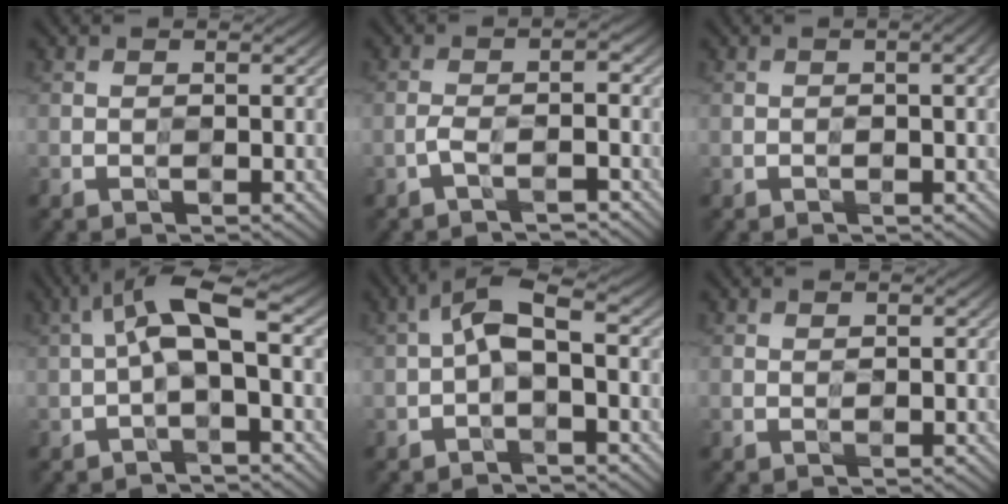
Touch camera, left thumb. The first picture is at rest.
{"total": 2.5, "force": [-1.6, 0.5, 1.8], "torque": [-0.037, 0.005, -0.038]}
{"total": 2.7, "force": [0.4, 0.6, 2.6], "torque": [-0.035, 0.006, 0.004]}
{"total": 7.1, "force": [0.4, 2.0, 6.8], "torque": [-0.130, 0.028, -0.007]}
{"total": 4.9, "force": [-0.3, 1.7, 4.6], "torque": [-0.093, 0.018, -0.018]}
{"total": 0.6, "force": [0.6, 0.0, 0.2], "torque": [-0.004, 0.000, 0.009]}